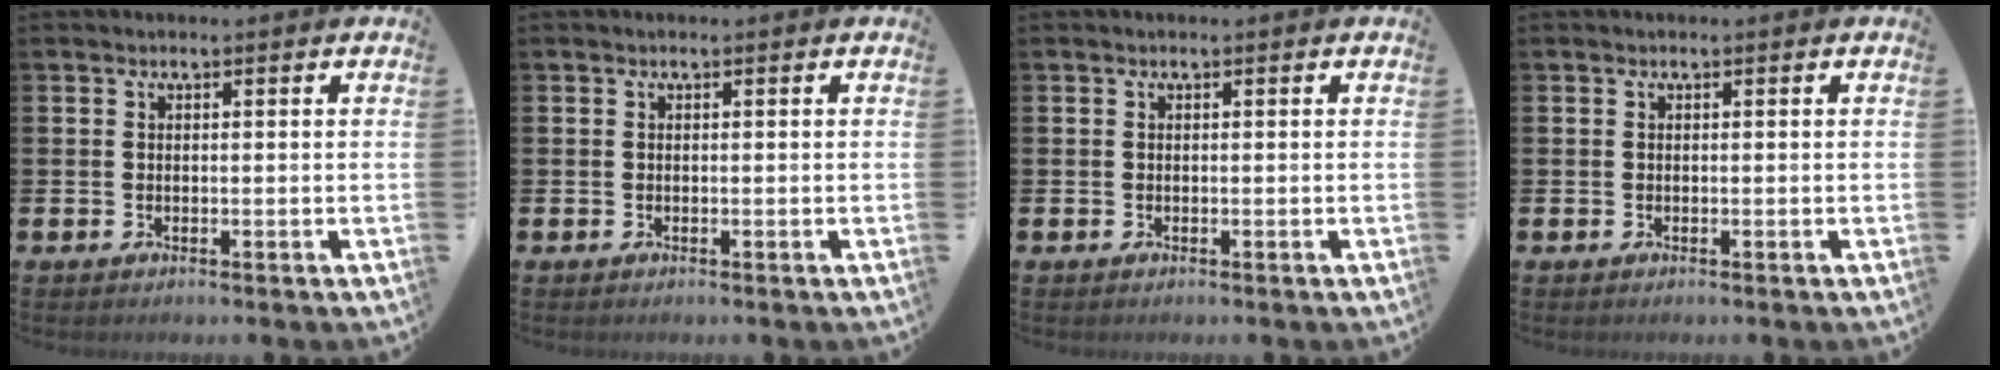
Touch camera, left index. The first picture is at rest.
{"total": 0.0}
{"total": 0.0}
{"total": 0.0}